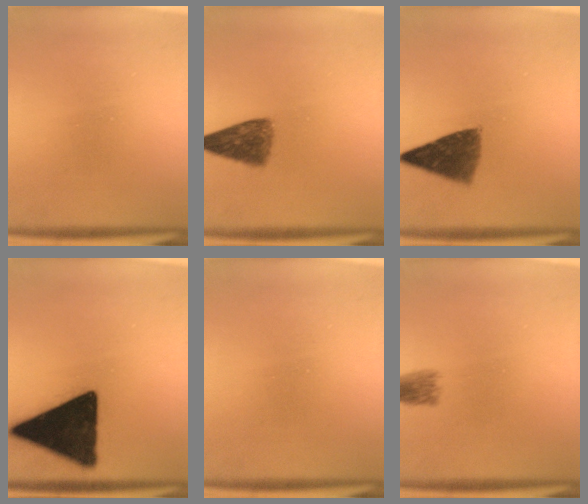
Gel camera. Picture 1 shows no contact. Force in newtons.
{"total": 6.3}
{"total": 7.2}
{"total": 14.3}
{"total": 0.0}
{"total": 2.0}